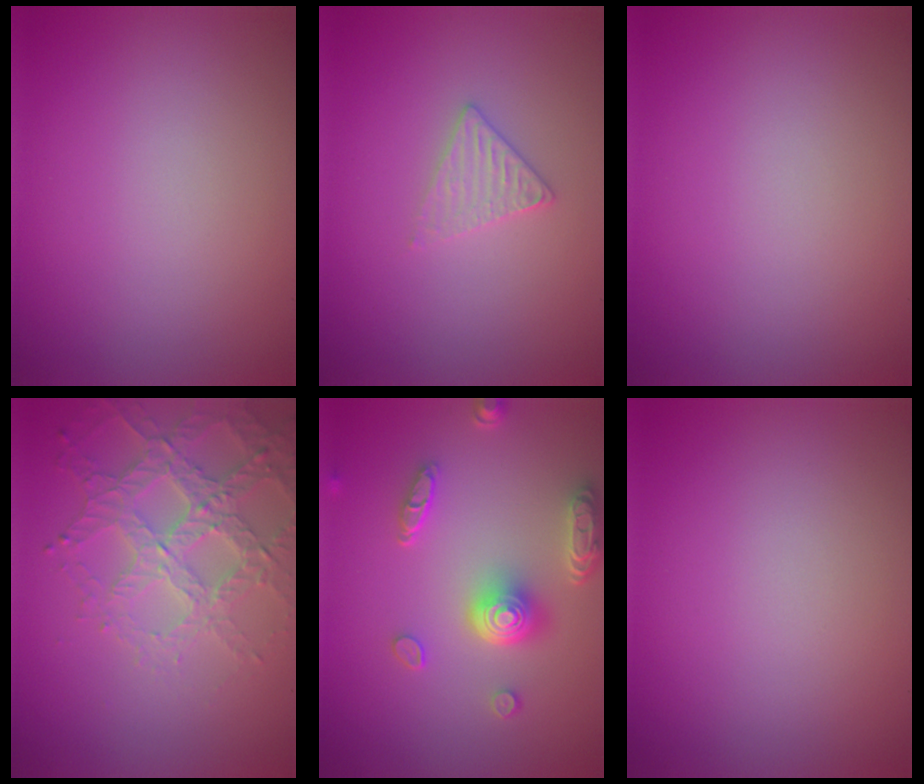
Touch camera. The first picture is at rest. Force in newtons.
{"total": 1.8, "press": 1.8, "slide": 0.3}
{"total": 0.0}
{"total": 4.7, "press": 4.1, "slide": 2.4}
{"total": 5.0, "press": 4.0, "slide": 3.0}
{"total": 0.0}